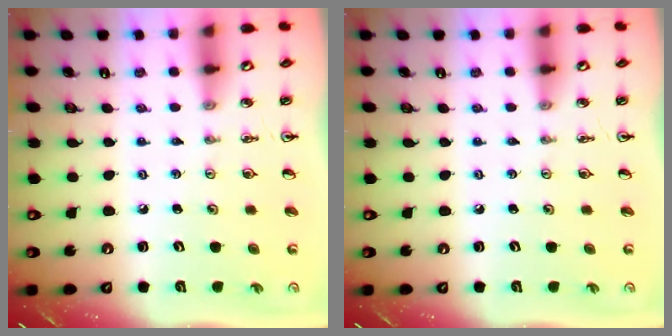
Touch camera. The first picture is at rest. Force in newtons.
{"total": 0.0}